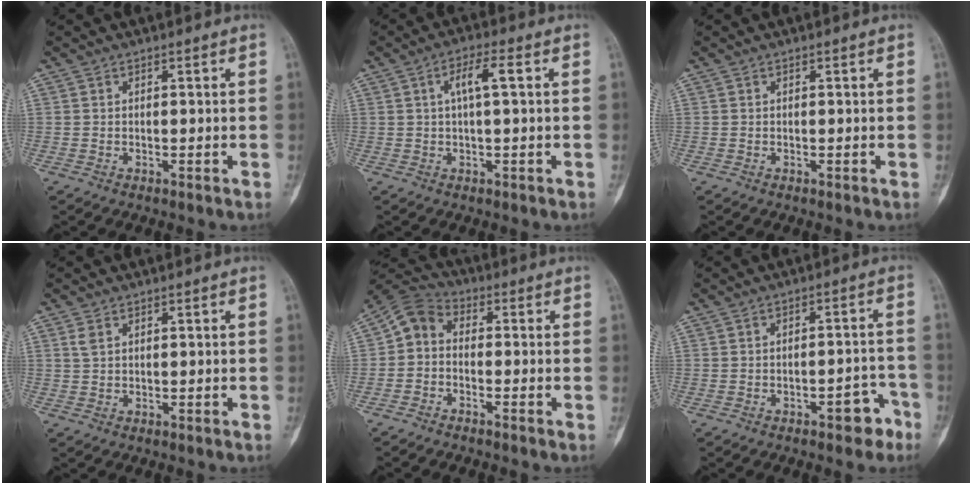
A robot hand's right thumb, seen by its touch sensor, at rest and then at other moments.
{"total": 4.9, "force": [1.0, 1.1, 4.7], "torque": [-0.093, 0.014, 0.016]}
{"total": 0.0}
{"total": 1.5, "force": [0.8, 0.9, 1.0], "torque": [-0.024, 0.006, 0.022]}
{"total": 6.1, "force": [-1.6, 4.8, 3.5], "torque": [-0.055, 0.031, -0.049]}
{"total": 5.6, "force": [-3.3, 2.6, 3.7], "torque": [-0.024, 0.038, -0.037]}